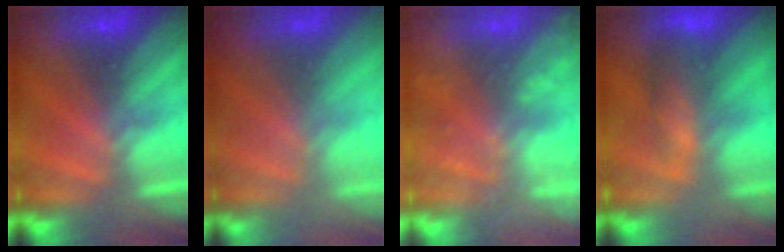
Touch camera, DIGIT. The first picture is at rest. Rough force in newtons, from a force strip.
{"total": 2.9}
{"total": 8.3}
{"total": 9.6}